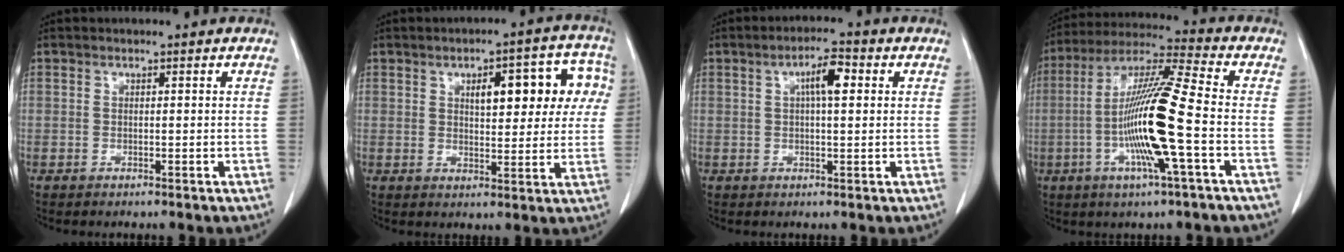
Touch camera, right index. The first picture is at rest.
{"total": 11.3, "force": [3.3, 4.4, 9.9], "torque": [-0.115, 0.035, 0.041]}
{"total": 4.8, "force": [1.3, 1.1, 4.5], "torque": [-0.079, 0.012, 0.020]}
{"total": 15.7, "force": [-3.2, -0.2, 15.4], "torque": [-0.297, -0.004, -0.070]}